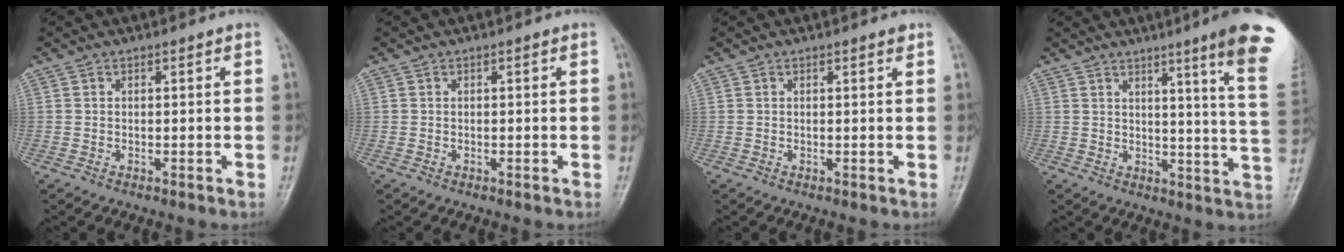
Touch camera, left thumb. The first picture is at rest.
{"total": 0.0}
{"total": 0.7, "force": [0.6, 0.1, 0.4], "torque": [-0.006, -0.004, 0.007]}
{"total": 15.2, "force": [9.1, -0.3, 12.2], "torque": [-0.144, -0.060, 0.099]}